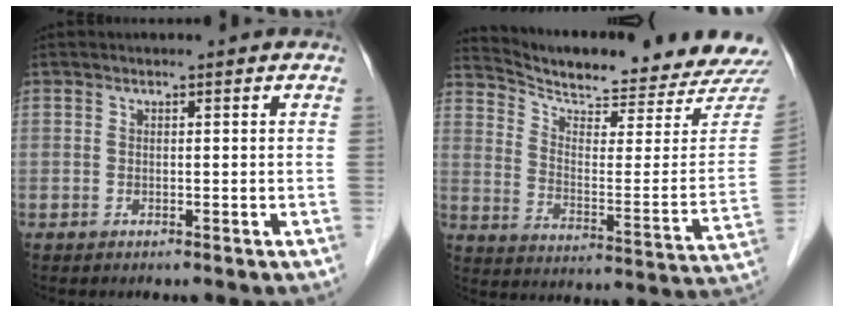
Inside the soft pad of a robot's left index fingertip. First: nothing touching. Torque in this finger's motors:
{"motor_torque": [-0.04, -0.24, 0.12, 0.01]}